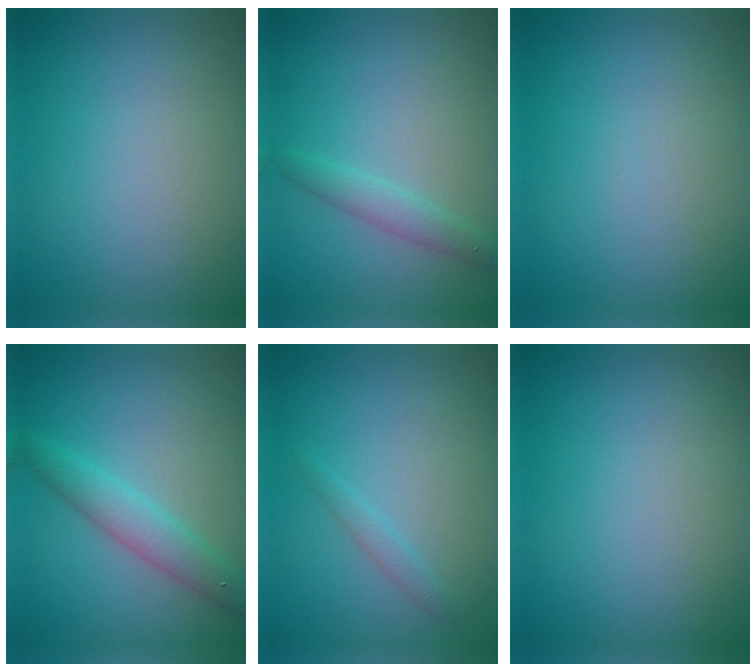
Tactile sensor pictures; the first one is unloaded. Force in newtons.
{"total": 1.8, "press": 1.8, "slide": 0.0}
{"total": 0.0}
{"total": 3.0, "press": 3.0, "slide": 0.1}
{"total": 1.0, "press": 1.0, "slide": 0.0}
{"total": 0.0}